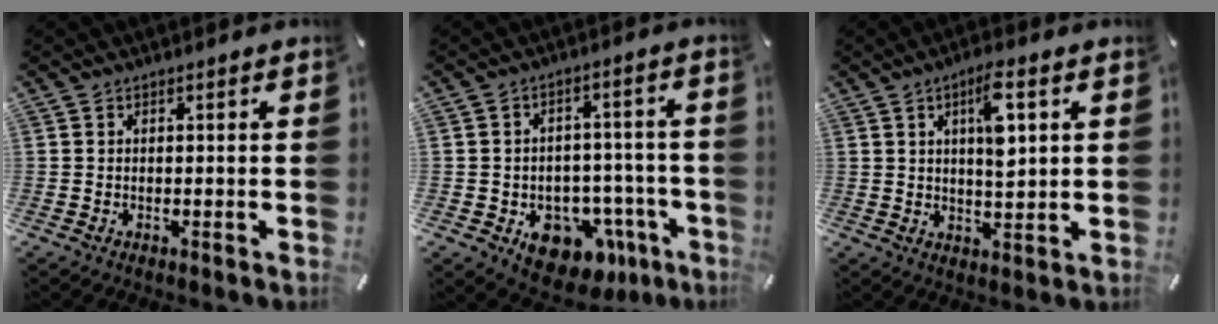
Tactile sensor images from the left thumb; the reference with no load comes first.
{"total": 11.7, "force": [-6.0, 8.3, 5.7], "torque": [-0.044, 0.038, -0.088]}
{"total": 8.0, "force": [3.0, 2.6, 7.0], "torque": [-0.110, -0.008, 0.043]}